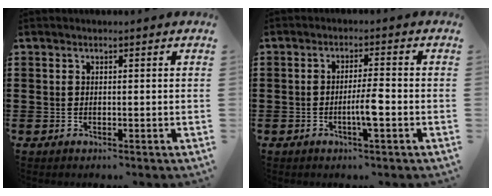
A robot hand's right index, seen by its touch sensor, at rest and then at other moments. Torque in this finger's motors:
{"motor_torque": [0.89, 0.85, 0.17, 0.06]}